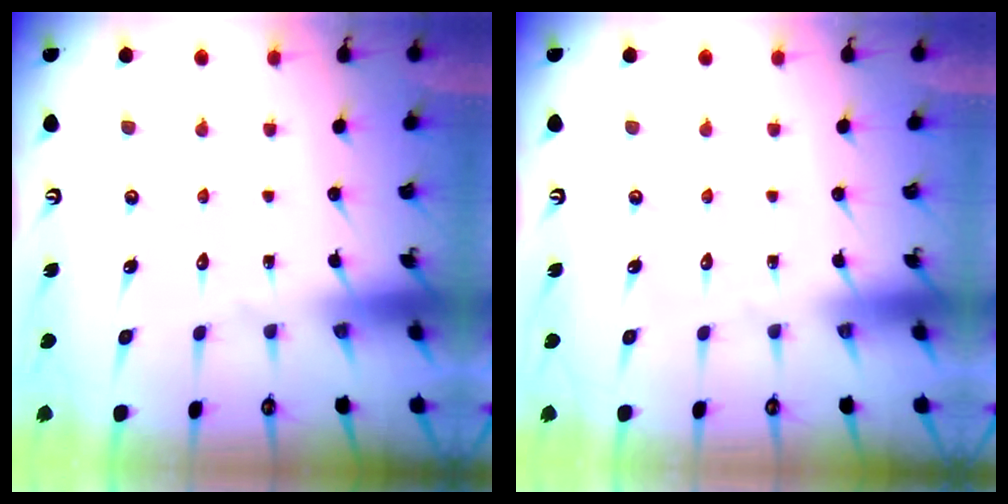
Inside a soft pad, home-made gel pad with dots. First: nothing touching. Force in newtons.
{"total": 0.0}